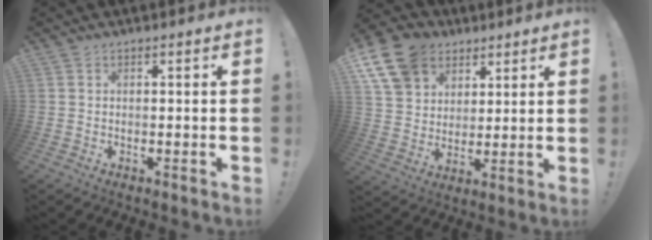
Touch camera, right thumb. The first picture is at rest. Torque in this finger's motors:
{"motor_torque": [0.77, 0.91, 0.04, 0.09, 0.00]}